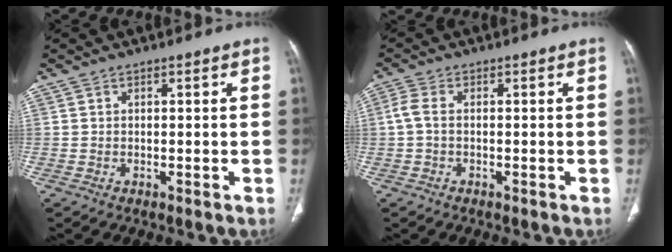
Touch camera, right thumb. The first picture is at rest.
{"total": 2.6, "force": [-0.3, 1.3, 2.2], "torque": [-0.062, 0.007, -0.009]}